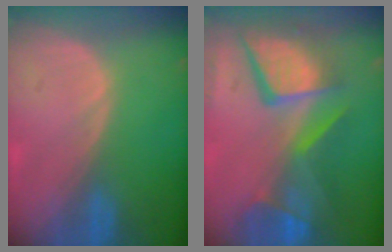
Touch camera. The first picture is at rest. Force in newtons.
{"total": 12.9, "press": 10.6, "slide": 7.4}